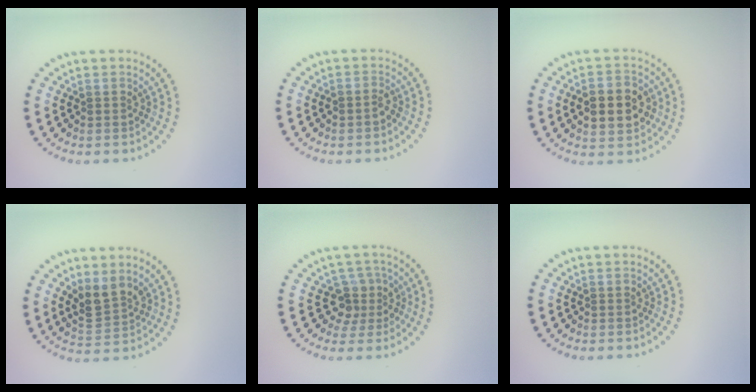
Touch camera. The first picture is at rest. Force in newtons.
{"total": 0.9, "press": 0.9, "slide": 0.3}
{"total": 5.3, "press": 5.3, "slide": 0.2}
{"total": 3.0, "press": 2.6, "slide": 1.5}
{"total": 2.7, "press": 2.0, "slide": 1.7}
{"total": 0.0}